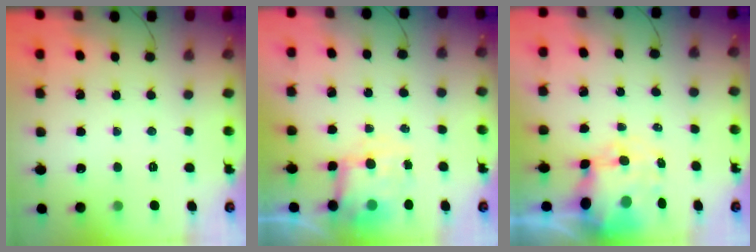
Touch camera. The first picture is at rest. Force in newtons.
{"total": 6.9, "press": 6.8, "slide": 1.2}
{"total": 9.0, "press": 8.4, "slide": 3.0}